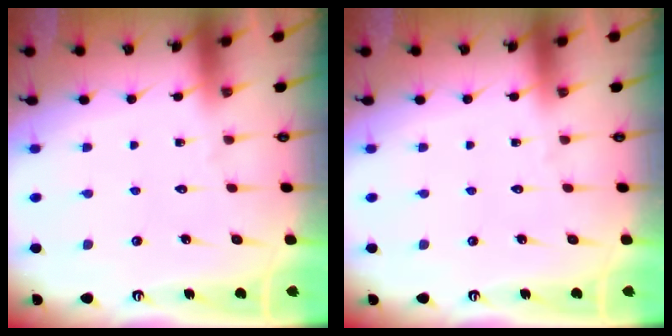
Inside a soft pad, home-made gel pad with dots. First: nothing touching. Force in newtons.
{"total": 0.0}